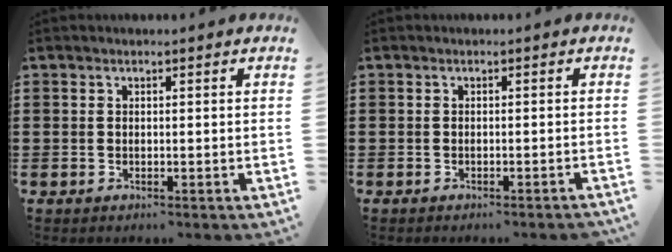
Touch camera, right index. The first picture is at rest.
{"total": 0.6, "force": [-0.5, -0.1, 0.2], "torque": [-0.004, -0.002, -0.010]}